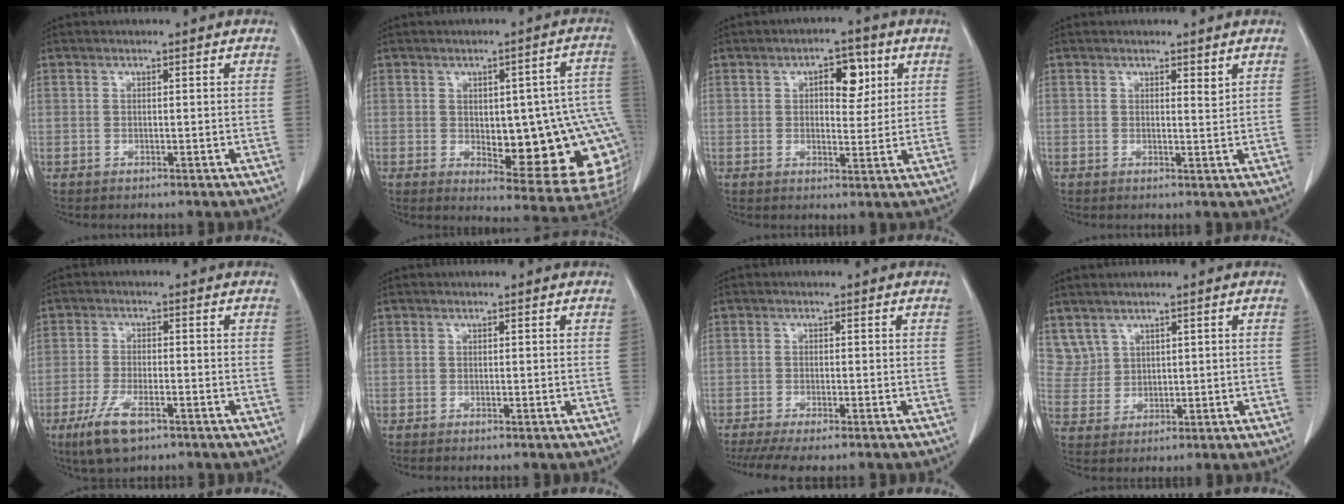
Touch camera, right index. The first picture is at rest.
{"total": 19.7, "force": [-2.3, 6.0, 18.6], "torque": [-0.158, 0.021, -0.001]}
{"total": 5.8, "force": [2.1, 2.9, 4.6], "torque": [-0.064, 0.010, 0.031]}
{"total": 1.1, "force": [0.9, 0.2, 0.7], "torque": [-0.012, -0.008, 0.013]}
{"total": 6.8, "force": [-4.1, 1.9, 5.2], "torque": [-0.111, -0.014, -0.071]}
{"total": 0.6, "force": [-0.4, 0.0, 0.4], "torque": [-0.010, -0.002, -0.008]}
{"total": 8.4, "force": [-6.9, 1.2, 4.7], "torque": [-0.067, -0.011, -0.107]}
{"total": 3.9, "force": [2.6, 2.9, 0.0], "torque": [0.002, 0.007, 0.061]}